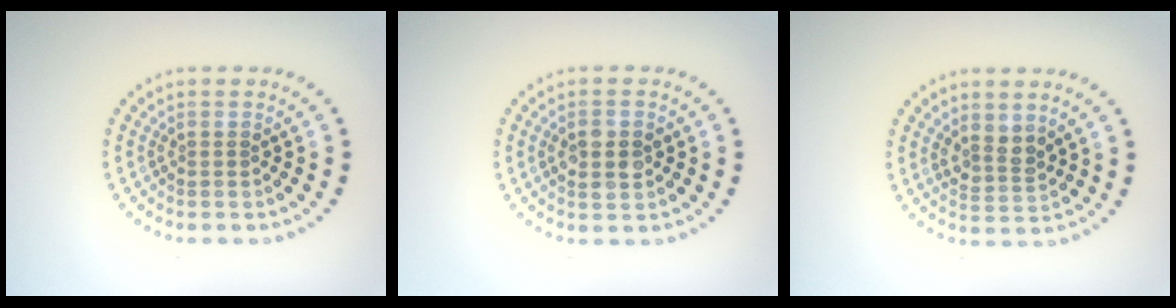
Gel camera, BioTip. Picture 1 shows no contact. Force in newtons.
{"total": 2.6, "press": 2.6, "slide": 0.1}
{"total": 2.0, "press": 1.8, "slide": 1.0}